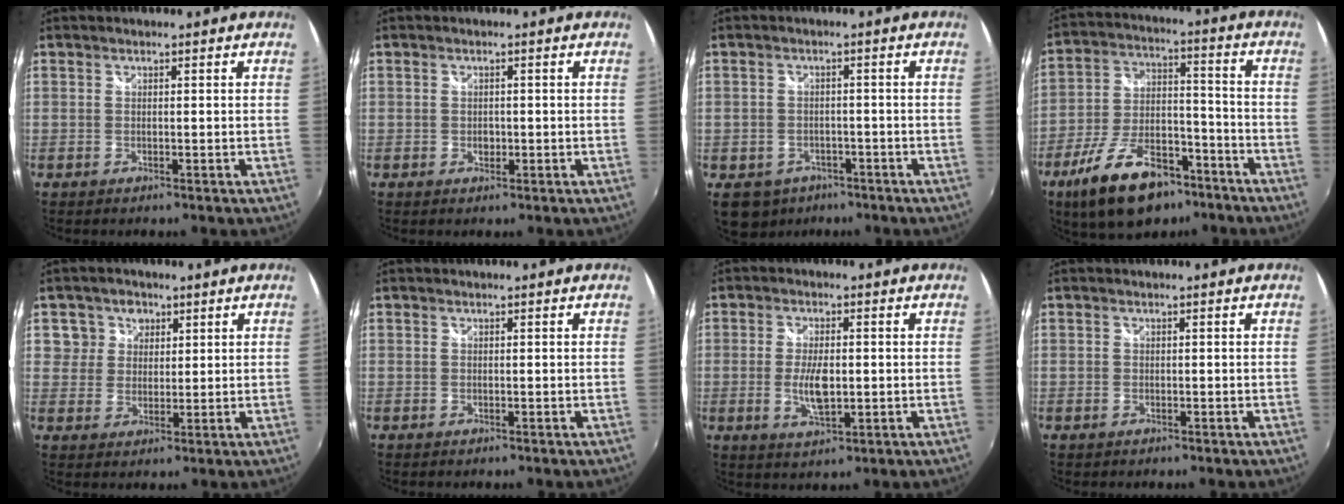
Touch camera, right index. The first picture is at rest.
{"total": 1.5, "force": [-0.3, 1.2, 0.9], "torque": [-0.014, 0.000, -0.005]}
{"total": 7.2, "force": [-4.1, 5.4, 2.2], "torque": [-0.063, 0.007, -0.050]}
{"total": 18.0, "force": [-11.6, 8.5, 10.9], "torque": [-0.212, -0.001, -0.188]}
{"total": 5.2, "force": [1.9, 4.8, 0.5], "torque": [0.006, 0.020, 0.029]}
{"total": 0.0}
{"total": 6.3, "force": [-0.7, 2.7, 5.7], "torque": [-0.109, -0.007, -0.012]}
{"total": 0.8, "force": [-0.4, 0.7, 0.2], "torque": [-0.006, 0.001, -0.005]}